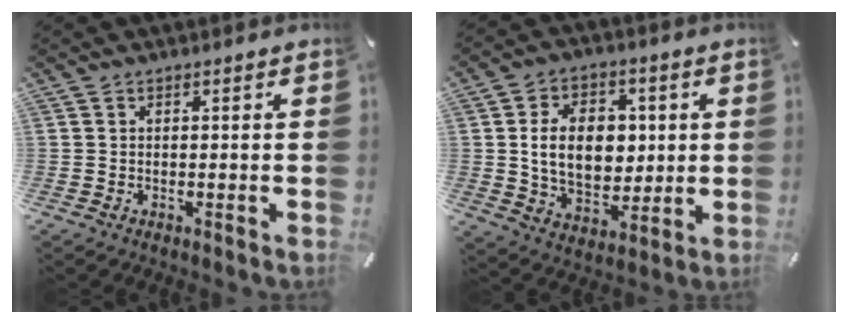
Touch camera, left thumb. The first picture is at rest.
{"total": 13.8, "force": [1.4, 9.9, 9.6], "torque": [-0.181, 0.009, 0.024]}